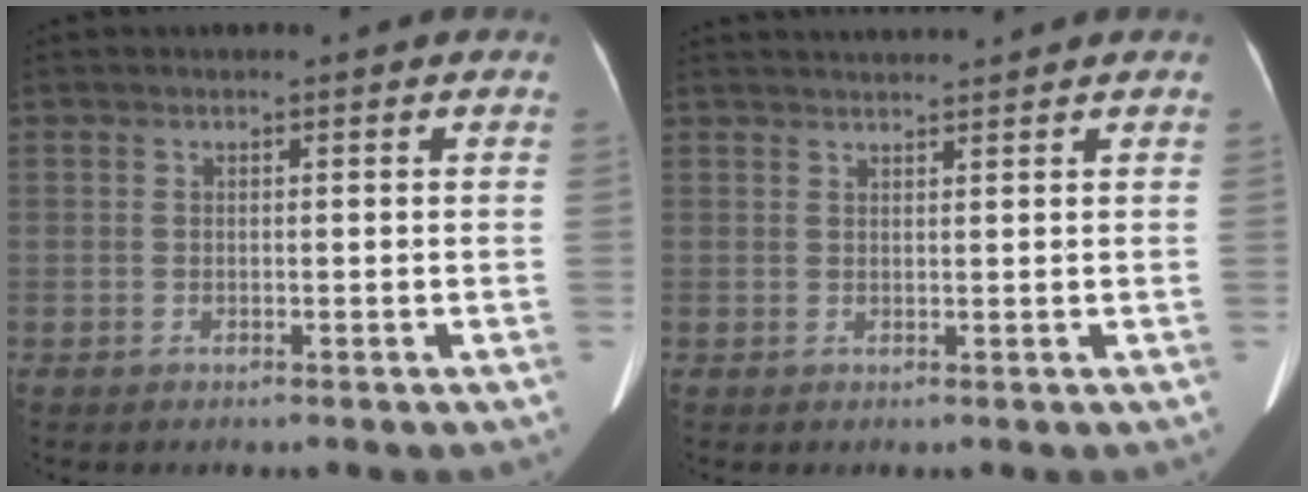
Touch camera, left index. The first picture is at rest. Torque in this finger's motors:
{"motor_torque": [-0.25, -0.37, 0.00, 0.02]}